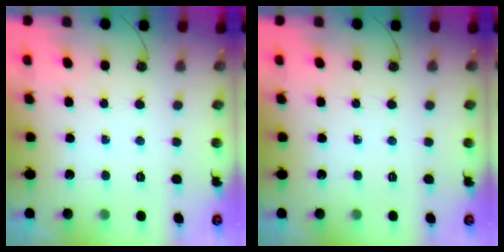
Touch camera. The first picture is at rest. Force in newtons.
{"total": 0.0}